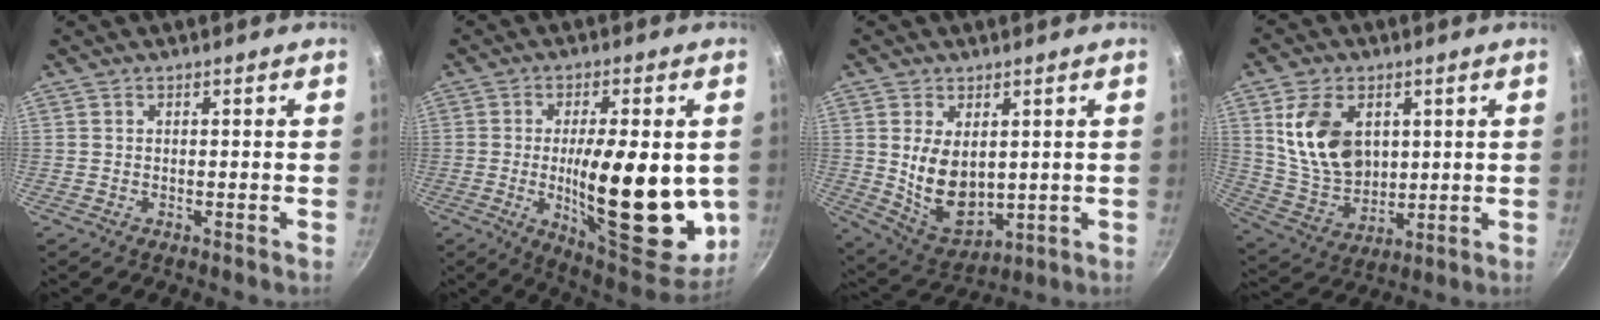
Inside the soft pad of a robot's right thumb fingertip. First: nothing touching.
{"total": 23.4, "force": [-1.7, 8.7, 21.7], "torque": [-0.291, -0.020, -0.017]}
{"total": 11.3, "force": [1.6, 7.1, 8.7], "torque": [-0.134, -0.026, 0.054]}
{"total": 14.6, "force": [3.8, 10.2, 9.8], "torque": [-0.157, -0.023, 0.085]}